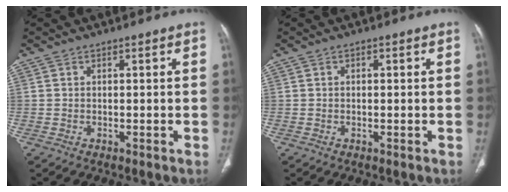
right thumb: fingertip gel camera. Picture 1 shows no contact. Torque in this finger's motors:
{"motor_torque": [-0.14, -0.10, -0.17, 0.18, 0.04]}